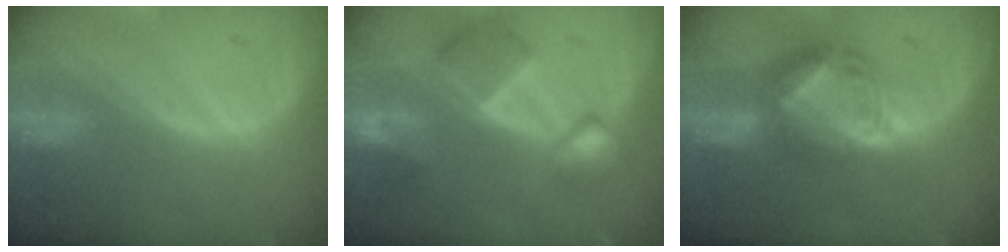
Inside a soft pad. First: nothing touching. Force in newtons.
{"total": 7.6, "press": 6.7, "slide": 3.5}
{"total": 7.4, "press": 6.6, "slide": 3.4}